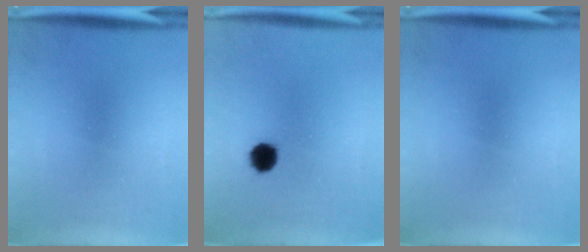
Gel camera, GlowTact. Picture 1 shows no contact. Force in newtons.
{"total": 4.3}
{"total": 0.0}